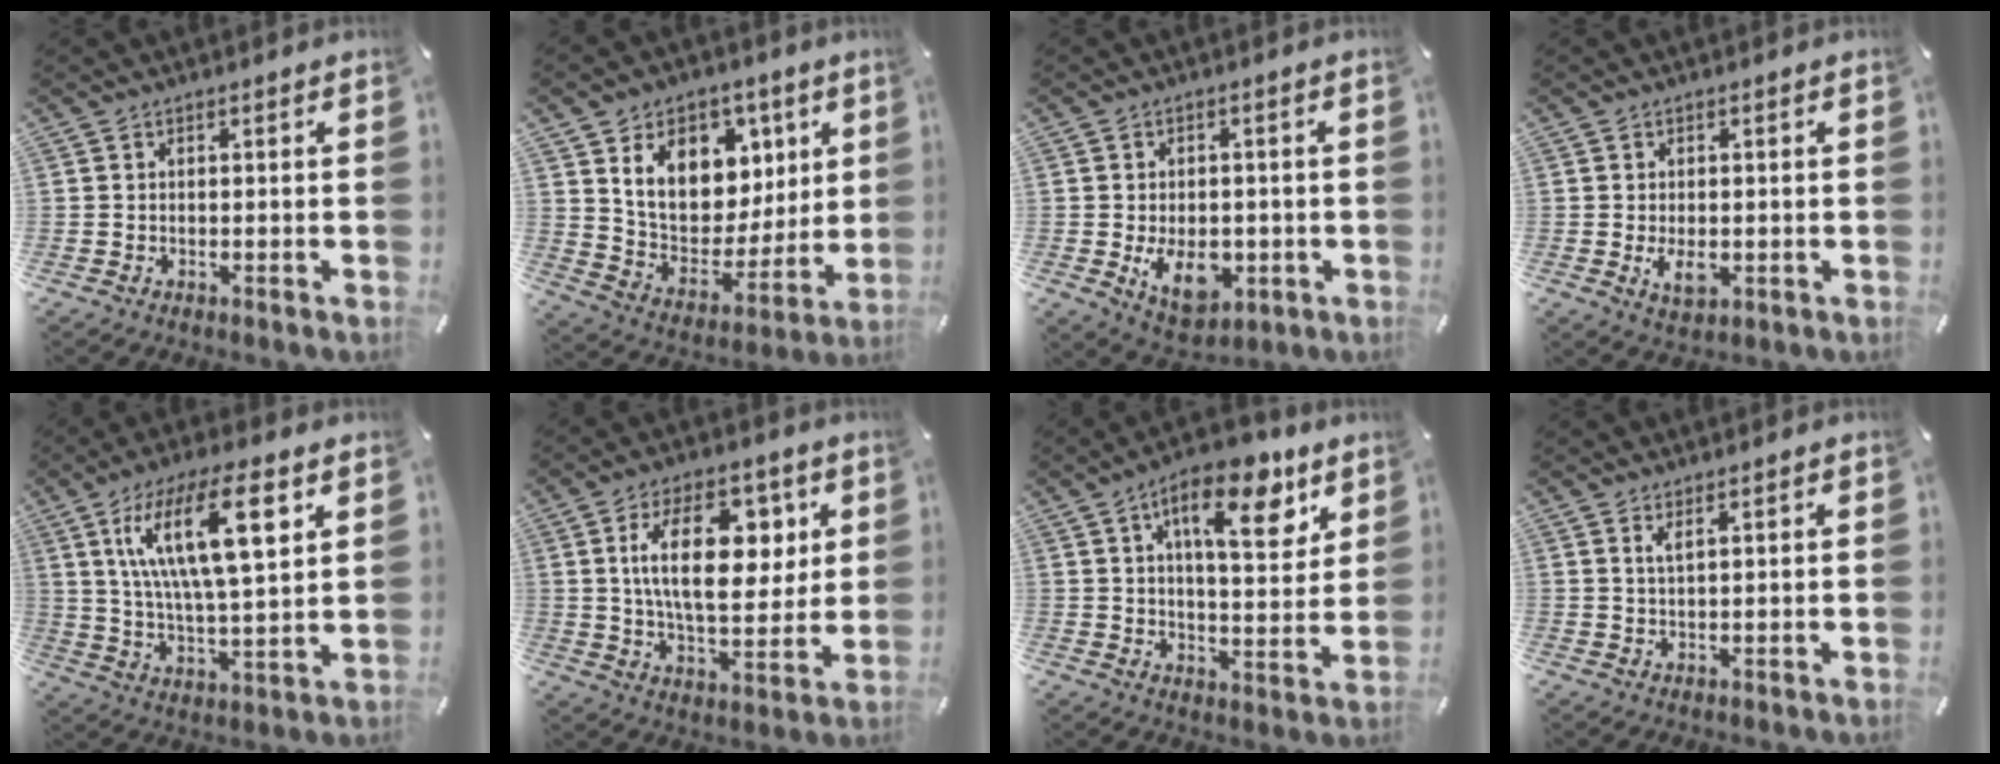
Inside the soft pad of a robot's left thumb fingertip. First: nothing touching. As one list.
[{"total": 15.9, "force": [7.0, 12.1, 7.5], "torque": [-0.119, -0.036, 0.134]}, {"total": 10.2, "force": [-2.4, 6.6, 7.5], "torque": [-0.124, -0.003, -0.038]}, {"total": 4.2, "force": [-0.6, 2.5, 3.3], "torque": [-0.062, -0.011, -0.017]}, {"total": 18.7, "force": [8.6, 6.4, 15.3], "torque": [-0.284, -0.010, 0.133]}, {"total": 18.5, "force": [5.5, 9.8, 14.7], "torque": [-0.244, 0.006, 0.088]}, {"total": 16.4, "force": [8.5, 6.9, 12.2], "torque": [-0.171, -0.038, 0.135]}, {"total": 2.2, "force": [1.4, 0.4, 1.7], "torque": [-0.036, 0.001, 0.024]}]